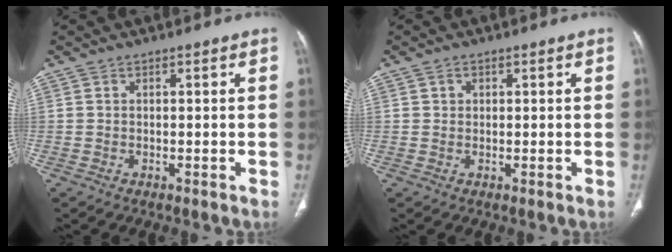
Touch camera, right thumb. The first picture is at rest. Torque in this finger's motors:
{"motor_torque": [-0.14, 0.20, -0.09, 0.10, 0.05]}